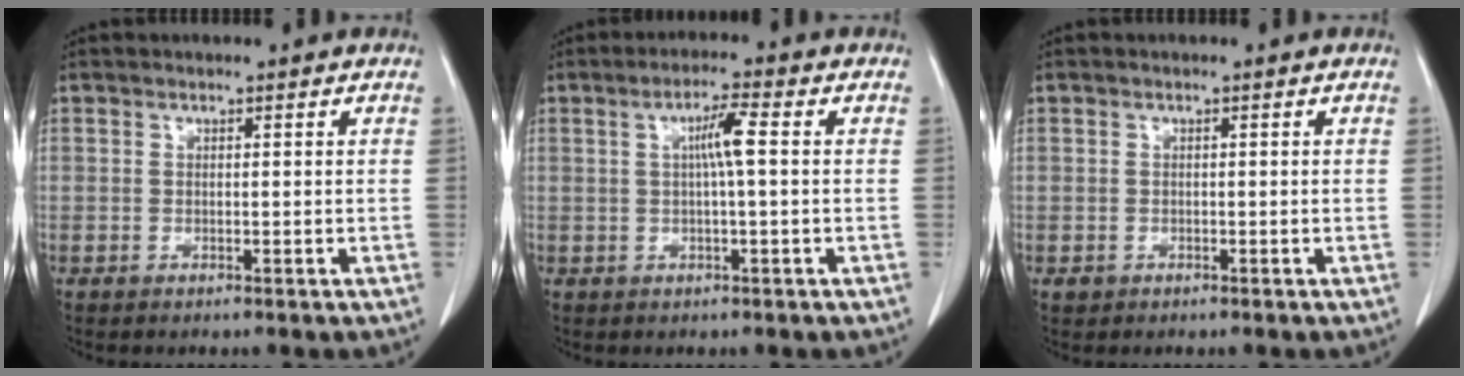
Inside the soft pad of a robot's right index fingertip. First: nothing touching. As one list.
[{"total": 4.1, "force": [0.6, 0.2, 4.1], "torque": [-0.073, 0.010, 0.009]}, {"total": 0.9, "force": [-0.4, 0.8, 0.1], "torque": [-0.004, 0.003, -0.004]}]